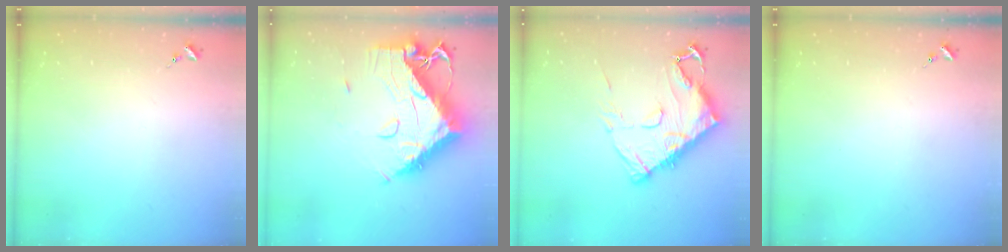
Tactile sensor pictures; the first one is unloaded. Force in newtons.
{"total": 18.2, "press": 18.1, "slide": 1.9}
{"total": 15.5, "press": 15.5, "slide": 1.4}
{"total": 0.0}